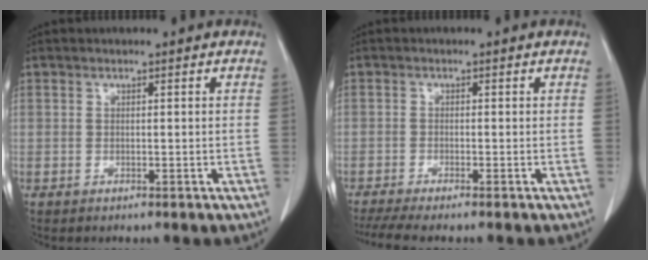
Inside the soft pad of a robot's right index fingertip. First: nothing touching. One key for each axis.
{"total": 5.5, "fx": -4.6, "fy": 0.1, "fz": 3.1, "tx": -0.045, "ty": -0.012, "tz": -0.077}